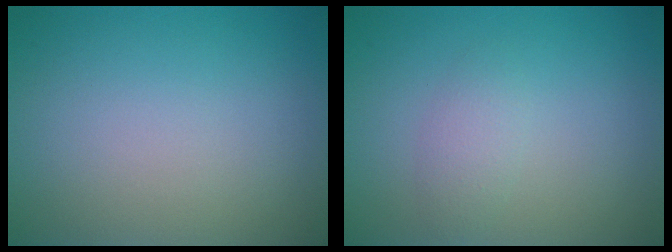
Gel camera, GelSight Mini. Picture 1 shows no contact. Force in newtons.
{"total": 1.6, "press": 1.6, "slide": 0.1}